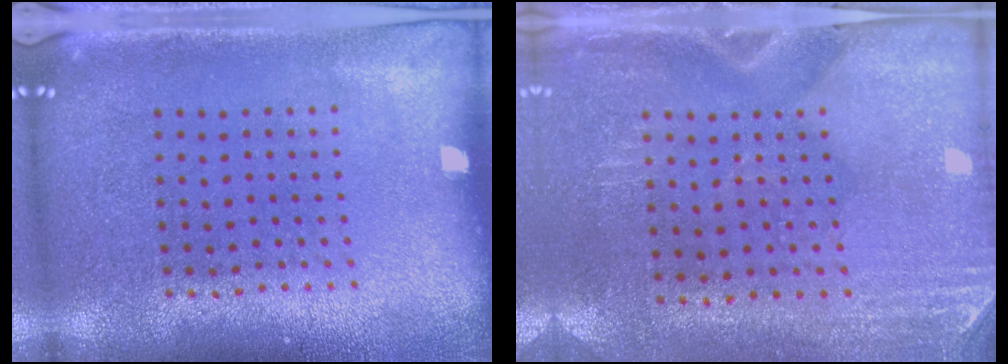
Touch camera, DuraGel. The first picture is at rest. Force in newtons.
{"total": 3.0, "press": 2.6, "slide": 1.5}